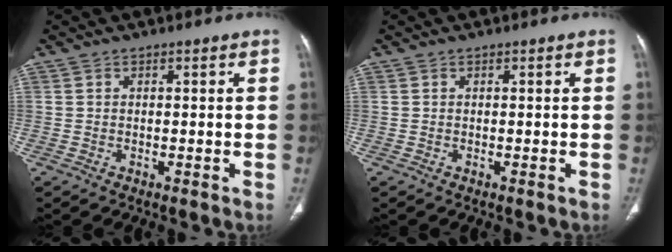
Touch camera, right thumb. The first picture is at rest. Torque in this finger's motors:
{"motor_torque": [-0.41, -0.04, -0.26, 0.26, 0.01]}